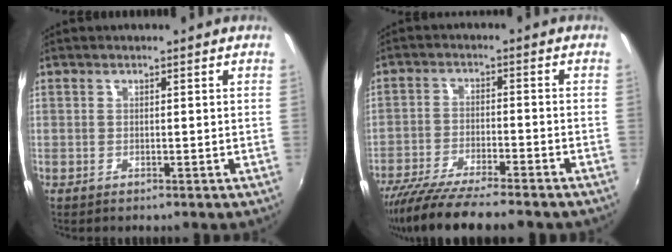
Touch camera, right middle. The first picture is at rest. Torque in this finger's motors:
{"motor_torque": [1.13, -1.01, 0.39, 0.13]}